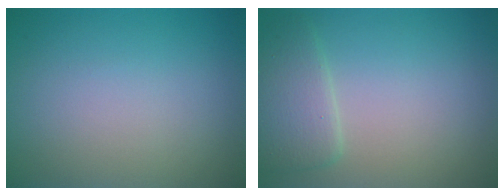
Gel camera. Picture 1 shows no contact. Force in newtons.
{"total": 2.8, "press": 2.8, "slide": 0.2}